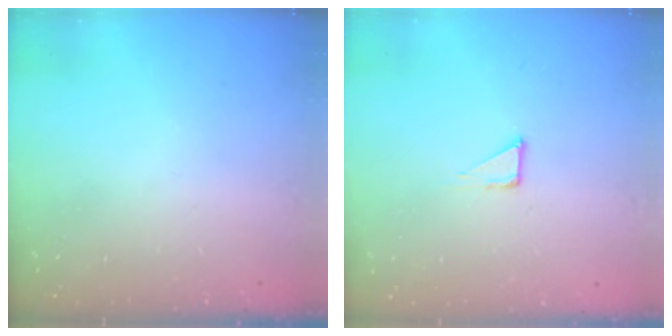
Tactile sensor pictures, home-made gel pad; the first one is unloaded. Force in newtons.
{"total": 3.6, "press": 3.6, "slide": 0.2}